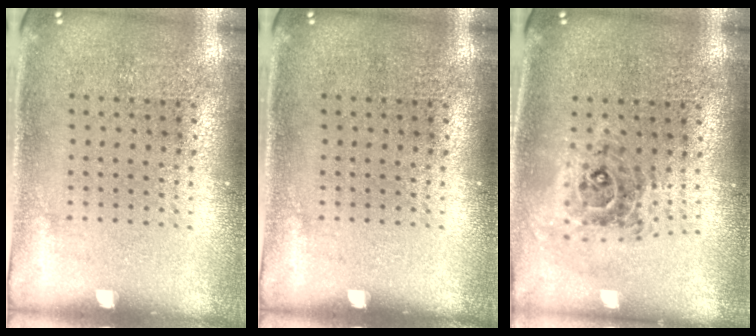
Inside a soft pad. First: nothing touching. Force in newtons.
{"total": 0.0}
{"total": 0.9, "press": 0.9, "slide": 0.1}